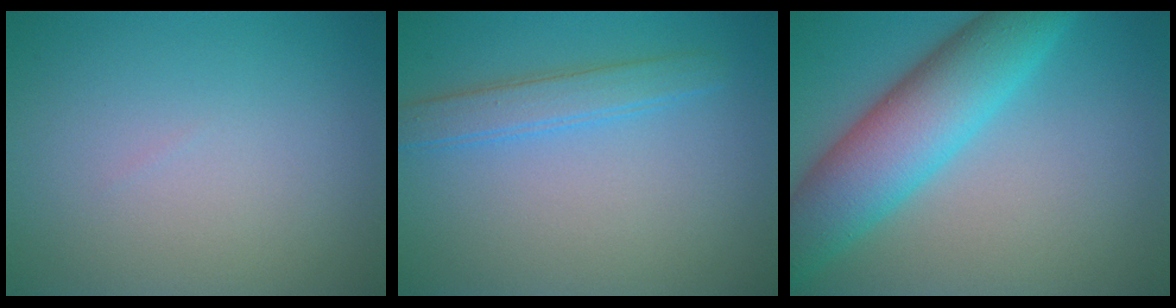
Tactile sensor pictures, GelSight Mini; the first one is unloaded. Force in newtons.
{"total": 2.6, "press": 2.6, "slide": 0.1}
{"total": 8.5, "press": 8.5, "slide": 0.4}